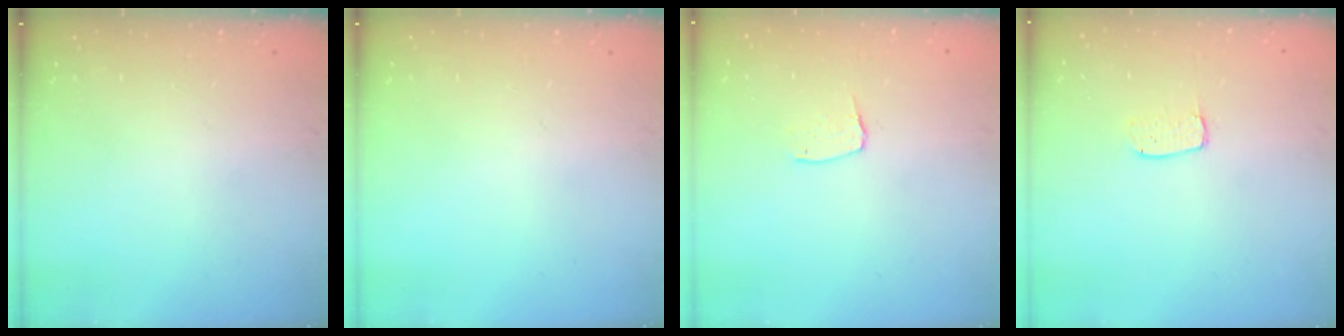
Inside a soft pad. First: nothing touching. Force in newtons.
{"total": 0.0}
{"total": 4.7, "press": 4.7, "slide": 0.3}
{"total": 3.7, "press": 3.7, "slide": 0.3}